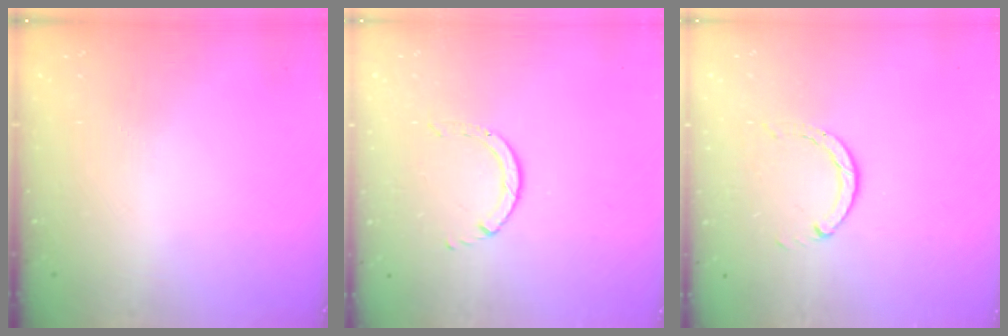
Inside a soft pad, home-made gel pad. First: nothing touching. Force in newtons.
{"total": 1.7, "press": 1.7, "slide": 0.1}
{"total": 3.1, "press": 3.0, "slide": 0.4}